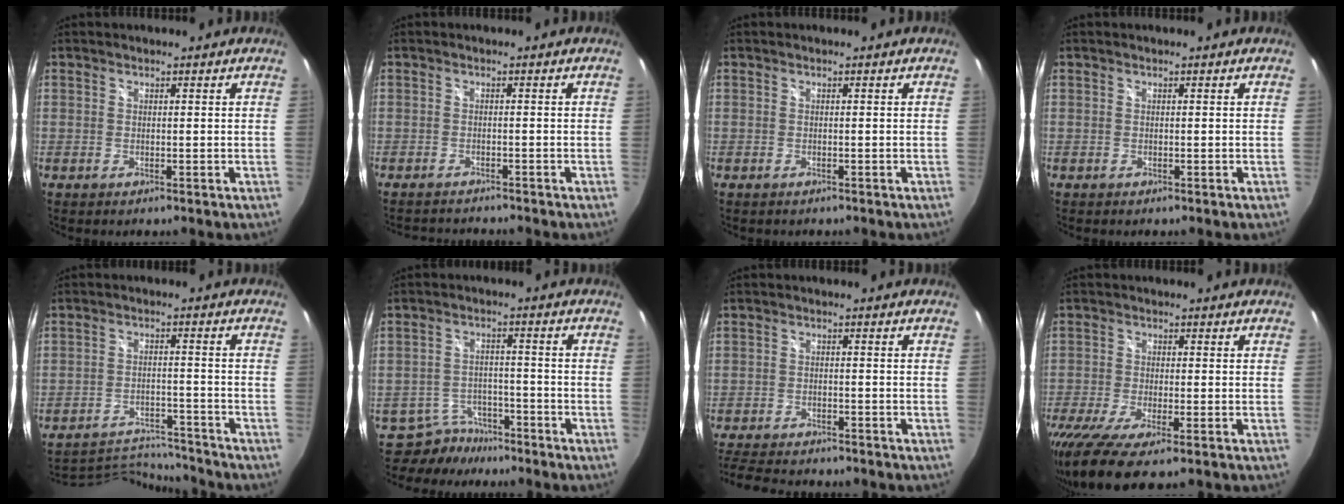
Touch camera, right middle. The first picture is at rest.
{"total": 4.7, "force": [-4.6, 0.6, 0.9], "torque": [-0.030, -0.007, -0.072]}
{"total": 0.6, "force": [-0.5, 0.3, 0.0], "torque": [-0.003, 0.001, -0.006]}
{"total": 0.0}
{"total": 13.3, "force": [-13.0, 1.3, 2.6], "torque": [-0.069, 0.010, -0.201]}
{"total": 6.3, "force": [-5.5, 3.1, -0.3], "torque": [-0.008, 0.016, -0.085]}
{"total": 11.0, "force": [-9.8, 2.9, 4.0], "torque": [-0.108, -0.013, -0.158]}
{"total": 12.4, "force": [-8.5, 2.8, 8.6], "torque": [-0.192, -0.057, -0.150]}